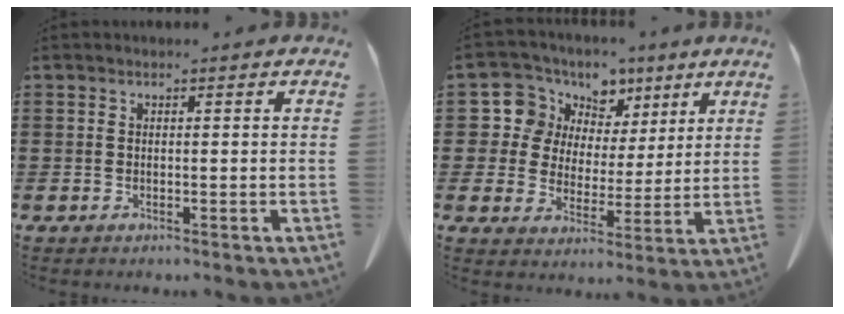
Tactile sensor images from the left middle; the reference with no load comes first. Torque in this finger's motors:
{"motor_torque": [2.14, 0.00, 0.14, 0.02]}